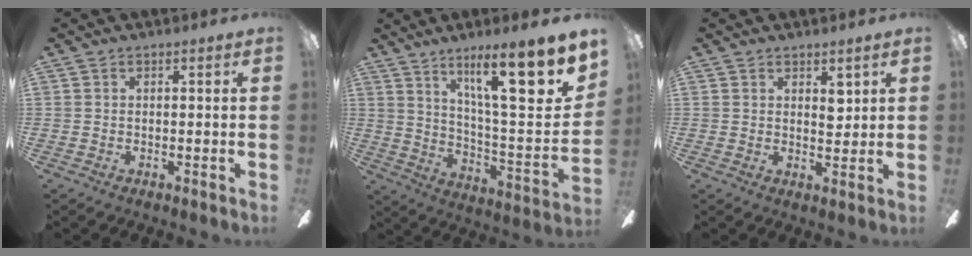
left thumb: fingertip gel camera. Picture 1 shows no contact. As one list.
[{"total": 21.0, "force": [13.2, 4.2, 15.8], "torque": [-0.234, -0.095, 0.203]}, {"total": 3.9, "force": [2.1, 2.3, 2.4], "torque": [-0.019, -0.011, 0.032]}]